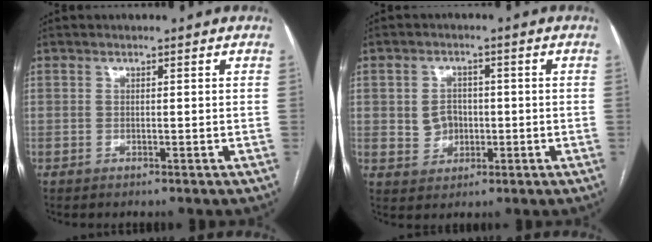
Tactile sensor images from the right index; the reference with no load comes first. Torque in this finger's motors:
{"motor_torque": [0.09, -0.02, 0.03, 0.01]}